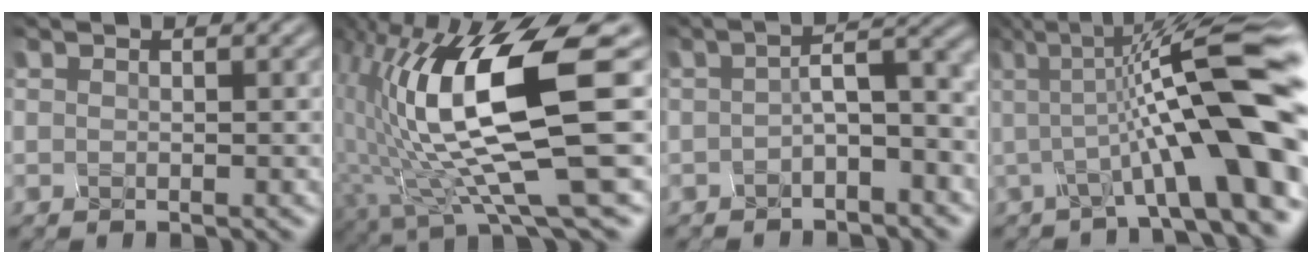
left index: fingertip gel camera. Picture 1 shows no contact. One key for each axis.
{"total": 13.6, "fx": 1.2, "fy": 3.5, "fz": 13.1, "tx": -0.228, "ty": -0.007, "tz": 0.020}
{"total": 5.2, "fx": -0.5, "fy": 2.0, "fz": 4.7, "tx": -0.072, "ty": 0.013, "tz": -0.017}
{"total": 12.2, "fx": -0.9, "fy": 2.3, "fz": 12.0, "tx": -0.159, "ty": 0.027, "tz": -0.027}